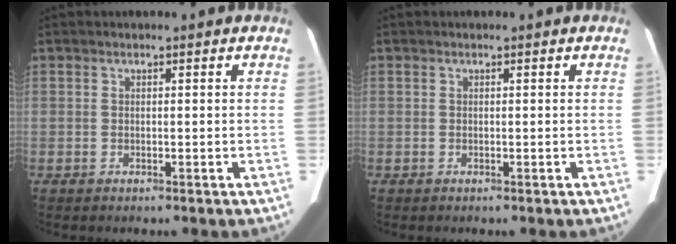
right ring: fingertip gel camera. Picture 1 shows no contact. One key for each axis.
{"total": 0.0}